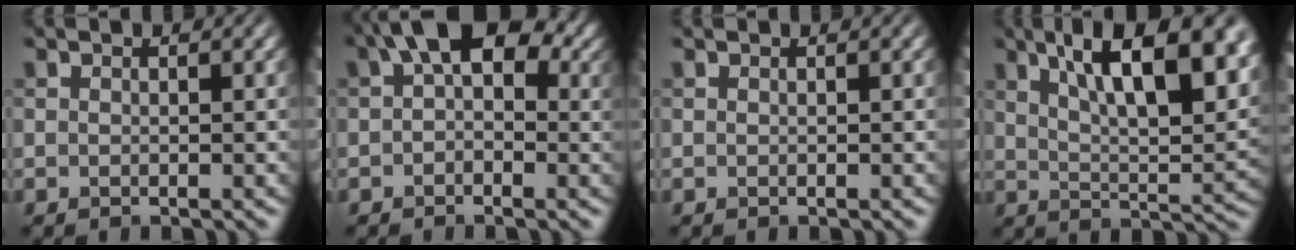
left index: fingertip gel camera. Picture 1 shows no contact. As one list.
[{"total": 7.0, "force": [2.0, 4.1, 5.3], "torque": [-0.067, 0.023, 0.013]}, {"total": 0.0}, {"total": 13.4, "force": [6.4, 4.8, 10.7], "torque": [-0.136, 0.013, 0.090]}]